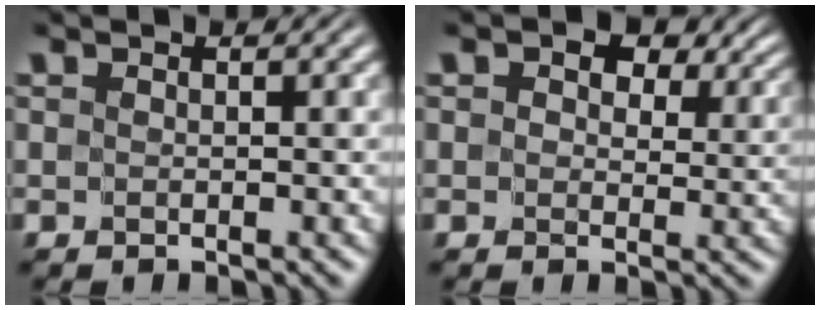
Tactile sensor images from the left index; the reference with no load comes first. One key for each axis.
{"total": 7.6, "fx": 4.1, "fy": 4.4, "fz": 4.6, "tx": -0.061, "ty": 0.004, "tz": 0.047}